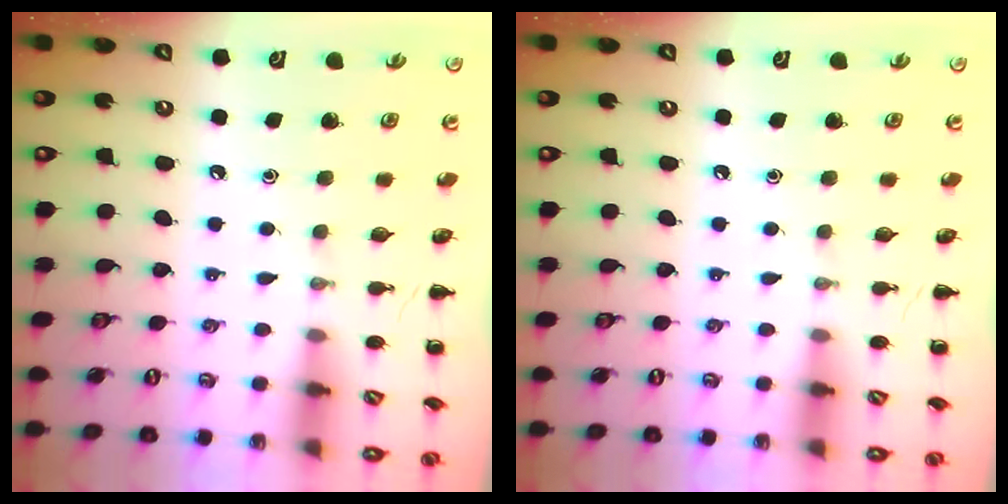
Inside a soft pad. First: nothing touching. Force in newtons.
{"total": 0.0}